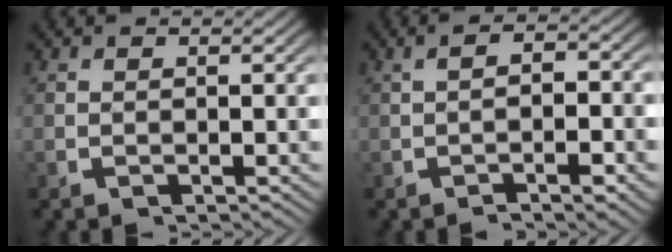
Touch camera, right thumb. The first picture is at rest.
{"total": 3.0, "force": [-0.9, 1.3, 2.5], "torque": [-0.030, 0.007, -0.020]}